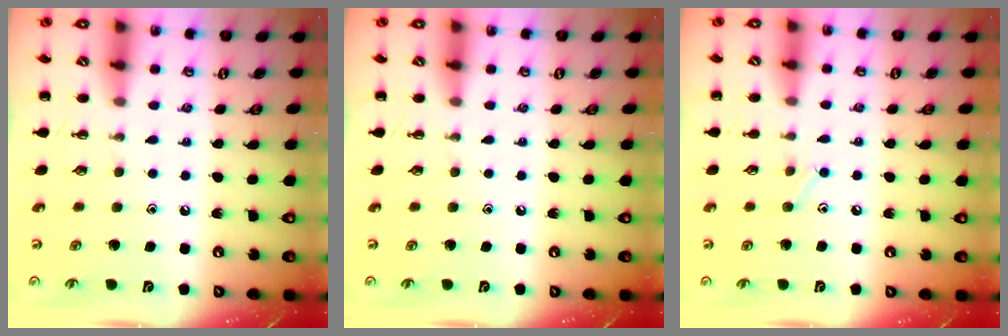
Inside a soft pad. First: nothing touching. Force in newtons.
{"total": 0.0}
{"total": 5.3, "press": 5.1, "slide": 1.6}